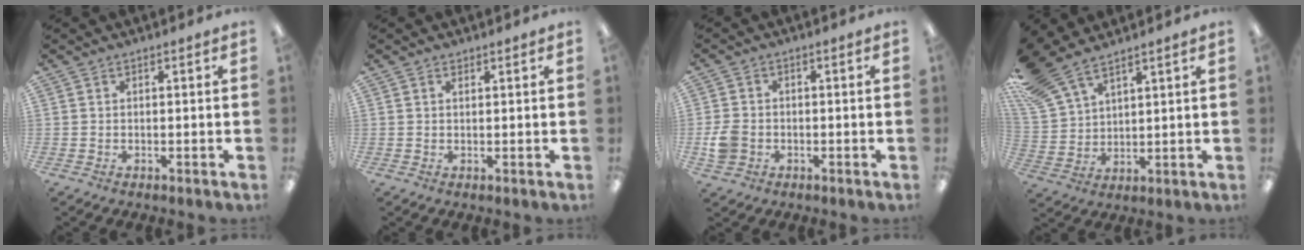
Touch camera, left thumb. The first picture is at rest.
{"total": 1.0, "force": [0.6, 0.5, 0.5], "torque": [-0.011, 0.002, 0.012]}
{"total": 4.9, "force": [-1.2, 4.0, 2.5], "torque": [-0.039, 0.008, -0.021]}
{"total": 11.2, "force": [9.2, 4.3, 4.7], "torque": [-0.118, -0.033, 0.181]}